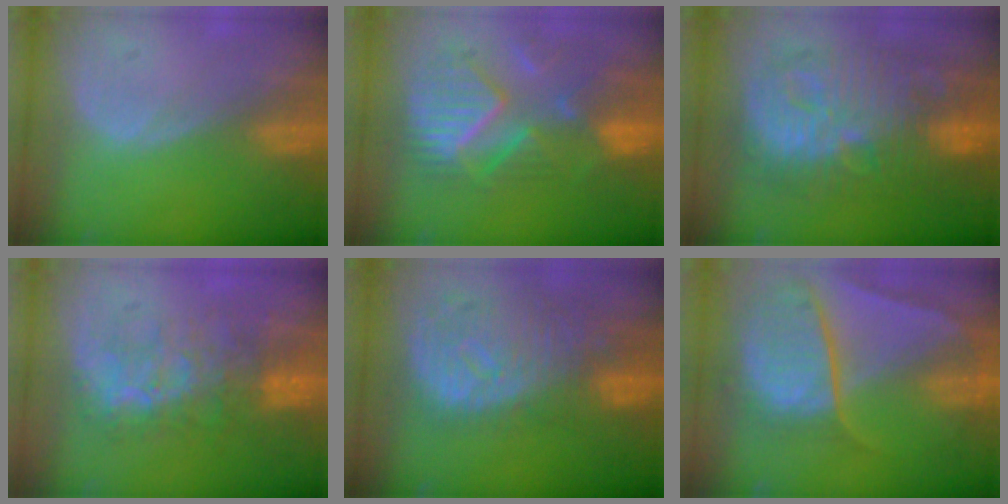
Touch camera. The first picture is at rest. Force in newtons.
{"total": 10.6, "press": 9.7, "slide": 4.3}
{"total": 13.1, "press": 13.1, "slide": 1.3}
{"total": 9.5, "press": 8.4, "slide": 4.4}
{"total": 11.4, "press": 10.0, "slide": 5.5}
{"total": 10.7, "press": 8.9, "slide": 5.9}